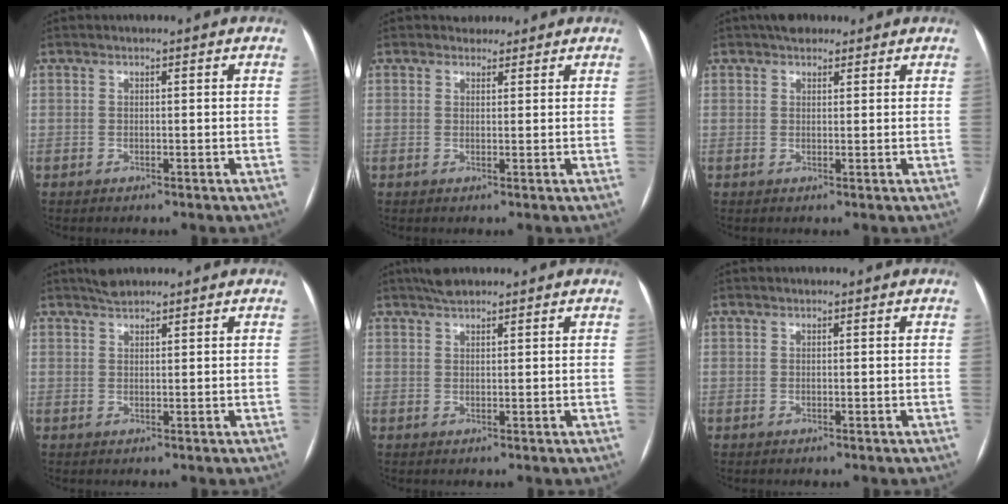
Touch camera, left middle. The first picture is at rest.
{"total": 2.0, "force": [1.7, 1.1, -0.1], "torque": [0.003, 0.006, 0.021]}
{"total": 3.8, "force": [3.0, 1.9, 1.5], "torque": [-0.021, 0.021, 0.046]}
{"total": 2.0, "force": [1.9, 0.5, 0.6], "torque": [-0.014, 0.009, 0.035]}
{"total": 2.6, "force": [2.2, 0.7, 1.2], "torque": [-0.022, 0.014, 0.040]}
{"total": 0.0}